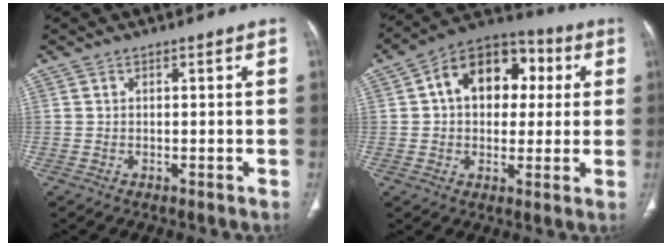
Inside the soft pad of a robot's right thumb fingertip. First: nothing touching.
{"total": 15.8, "force": [3.2, 11.0, 10.8], "torque": [-0.120, 0.024, 0.042]}